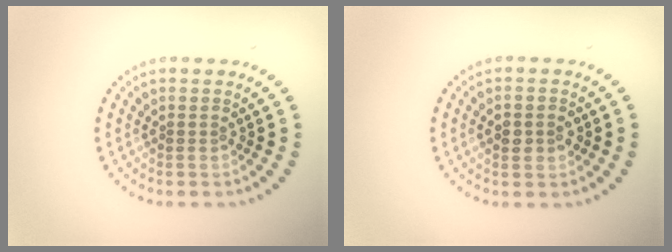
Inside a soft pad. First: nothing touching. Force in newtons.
{"total": 2.7, "press": 2.7, "slide": 0.2}